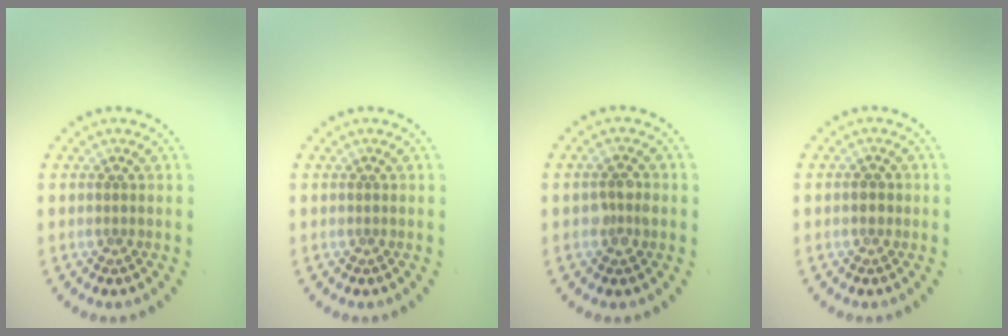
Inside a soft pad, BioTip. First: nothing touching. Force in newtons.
{"total": 0.0}
{"total": 1.8, "press": 1.7, "slide": 0.2}
{"total": 1.1, "press": 1.1, "slide": 0.0}